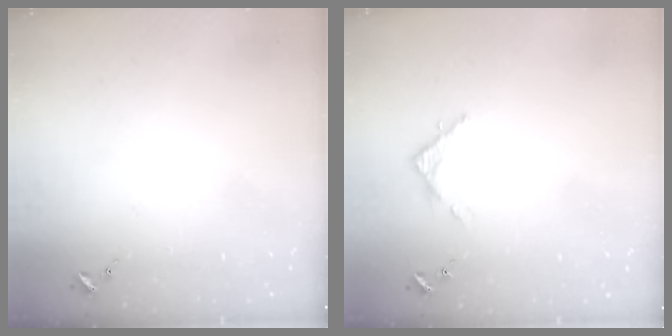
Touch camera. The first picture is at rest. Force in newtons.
{"total": 3.3, "press": 3.2, "slide": 0.3}